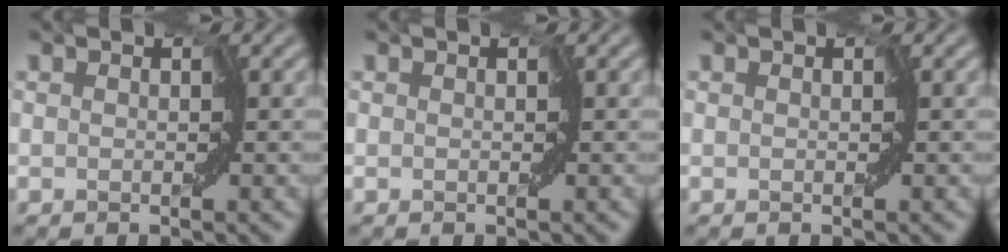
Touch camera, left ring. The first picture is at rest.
{"total": 0.0}
{"total": 0.0}